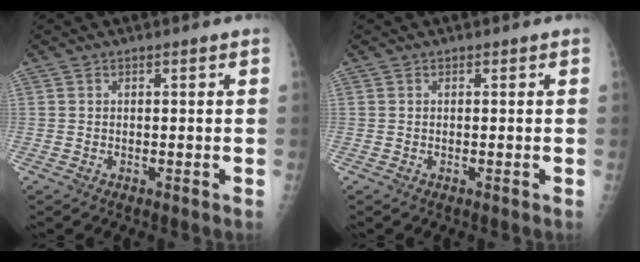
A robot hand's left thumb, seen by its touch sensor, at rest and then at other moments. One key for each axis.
{"total": 0.0}